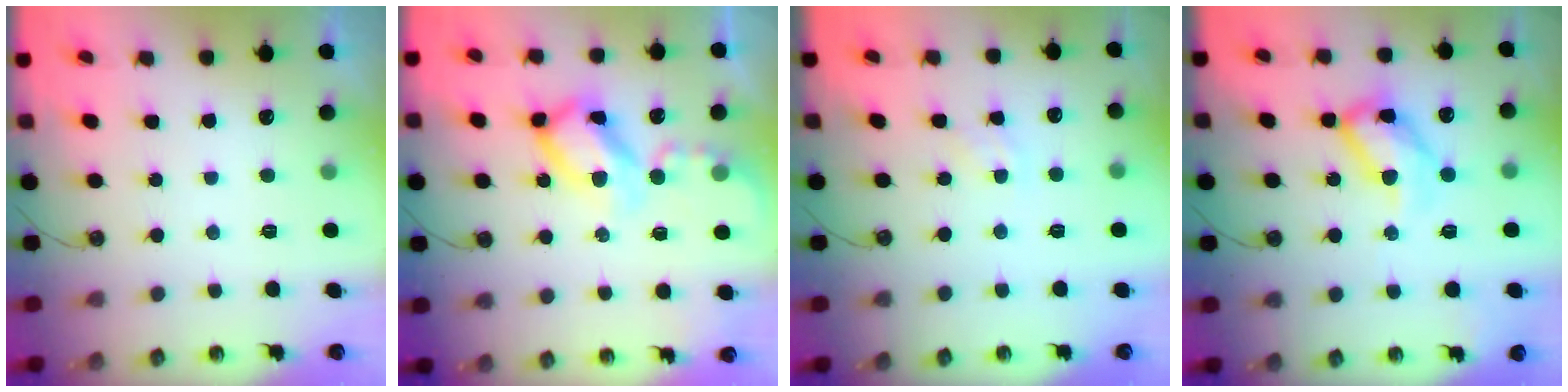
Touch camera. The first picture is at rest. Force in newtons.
{"total": 15.2, "press": 15.2, "slide": 1.5}
{"total": 2.1, "press": 2.1, "slide": 0.4}
{"total": 16.2, "press": 16.1, "slide": 1.1}